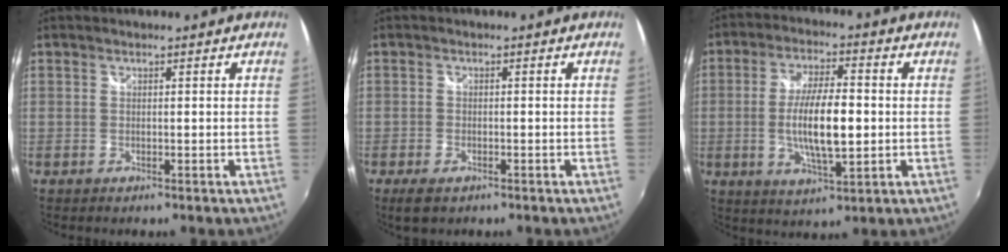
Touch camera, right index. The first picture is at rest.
{"total": 3.6, "force": [-2.2, 1.8, 2.2], "torque": [-0.050, -0.010, -0.038]}
{"total": 11.2, "force": [-1.0, 3.3, 10.7], "torque": [-0.201, -0.005, -0.015]}